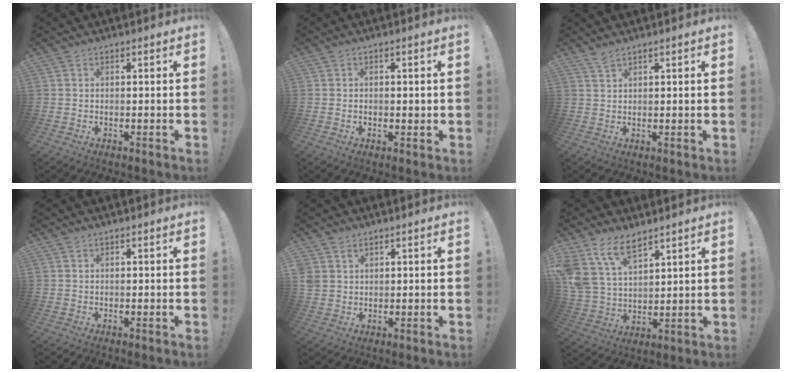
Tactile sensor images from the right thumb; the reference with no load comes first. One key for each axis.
{"total": 1.2, "fx": -0.1, "fy": 1.0, "fz": 0.6, "tx": -0.008, "ty": 0.004, "tz": -0.002}
{"total": 2.0, "fx": 1.6, "fy": 0.5, "fz": 0.9, "tx": -0.020, "ty": -0.004, "tz": 0.031}
{"total": 0.0}
{"total": 3.0, "fx": 1.8, "fy": 2.3, "fz": 0.8, "tx": -0.013, "ty": -0.011, "tz": 0.037}
{"total": 13.1, "fx": 9.0, "fy": 6.7, "fz": 6.8, "tx": -0.140, "ty": -0.052, "tz": 0.174}